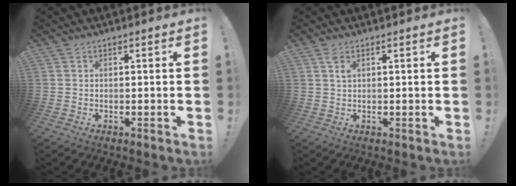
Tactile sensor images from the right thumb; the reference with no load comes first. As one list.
[{"total": 2.3, "force": [1.1, 0.9, 1.8], "torque": [-0.037, 0.001, 0.019]}]